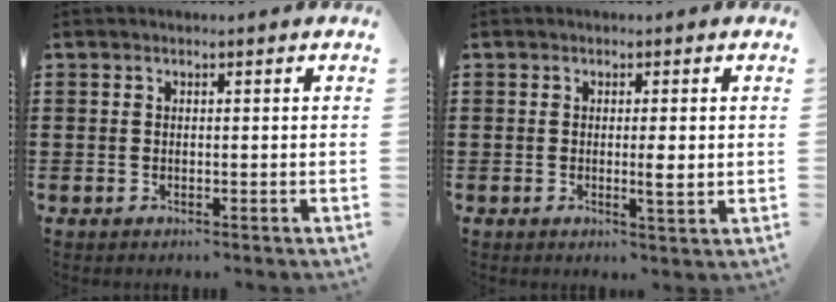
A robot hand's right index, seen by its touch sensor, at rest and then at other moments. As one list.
[{"total": 2.7, "force": [-0.1, 0.2, 2.7], "torque": [-0.041, -0.008, -0.005]}]